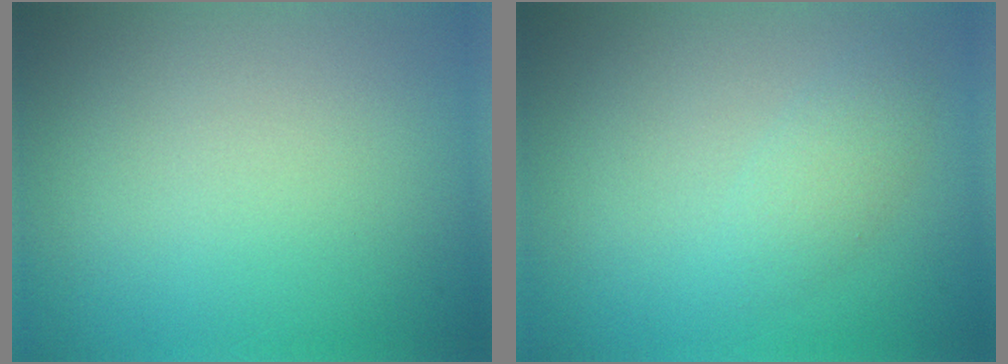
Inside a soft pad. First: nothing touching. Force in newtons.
{"total": 1.7, "press": 1.7, "slide": 0.0}